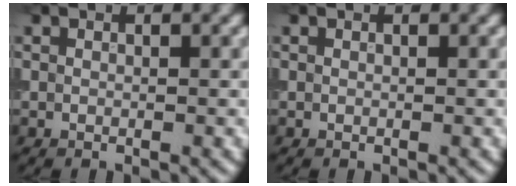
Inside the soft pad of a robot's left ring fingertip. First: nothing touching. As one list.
[{"total": 0.0}]